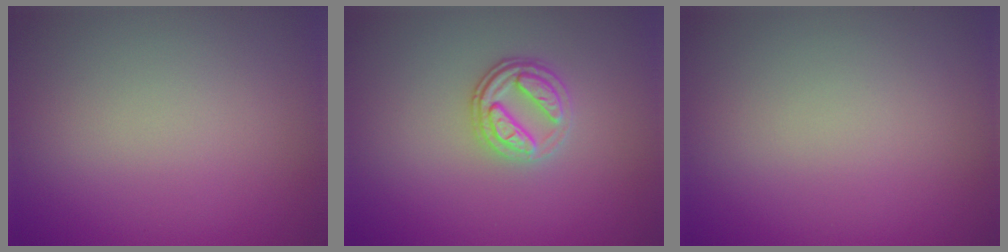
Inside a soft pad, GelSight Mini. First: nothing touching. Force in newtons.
{"total": 2.8, "press": 2.4, "slide": 1.3}
{"total": 0.0}